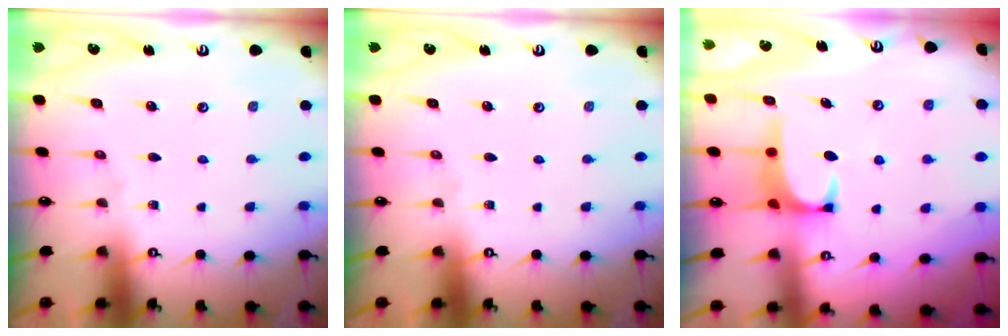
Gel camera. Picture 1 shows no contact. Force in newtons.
{"total": 0.0}
{"total": 1.4, "press": 1.3, "slide": 0.5}